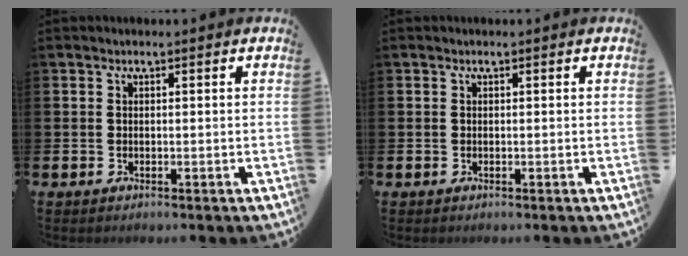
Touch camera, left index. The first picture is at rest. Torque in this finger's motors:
{"motor_torque": [-0.01, -0.01, 0.00, 0.00]}